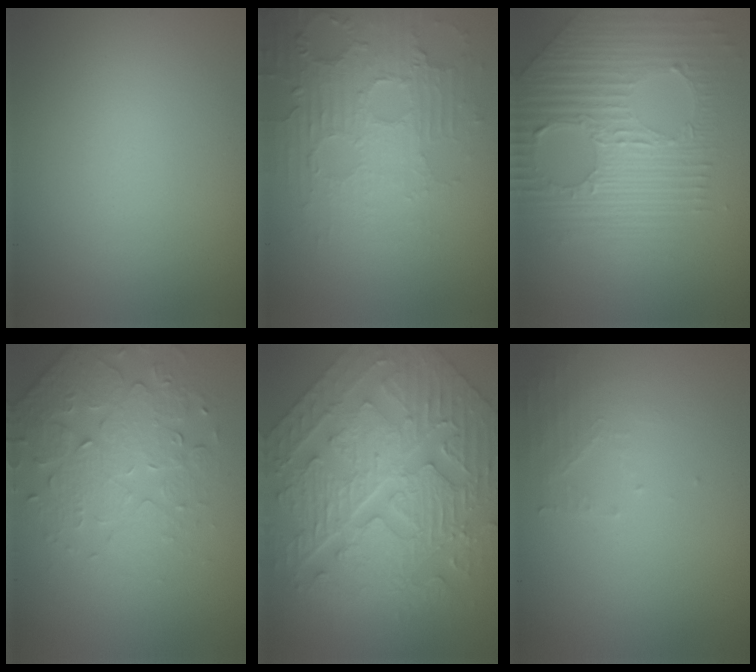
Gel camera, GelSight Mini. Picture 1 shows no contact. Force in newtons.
{"total": 4.2, "press": 4.1, "slide": 1.2}
{"total": 7.8, "press": 5.2, "slide": 5.8}
{"total": 4.8, "press": 3.7, "slide": 3.0}
{"total": 10.9, "press": 7.7, "slide": 7.8}
{"total": 1.7, "press": 1.7, "slide": 0.3}